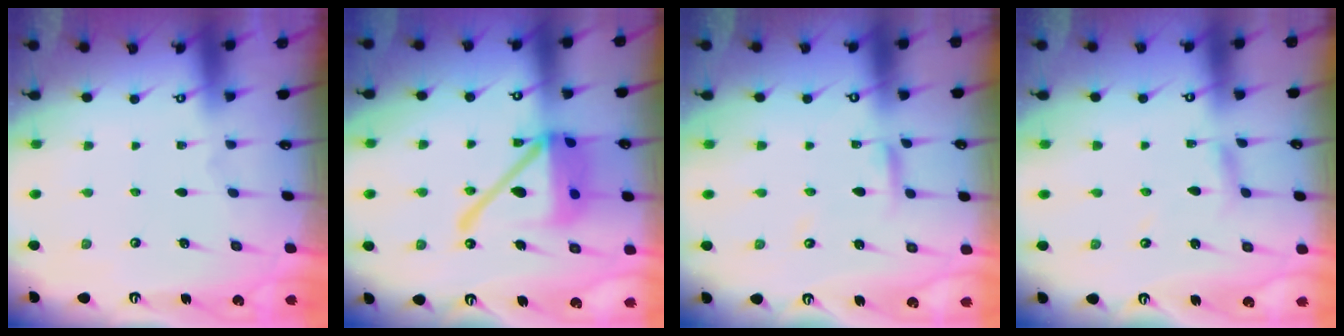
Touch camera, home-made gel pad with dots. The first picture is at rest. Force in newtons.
{"total": 19.4, "press": 19.3, "slide": 2.0}
{"total": 3.7, "press": 3.7, "slide": 0.3}
{"total": 4.0, "press": 4.0, "slide": 0.3}